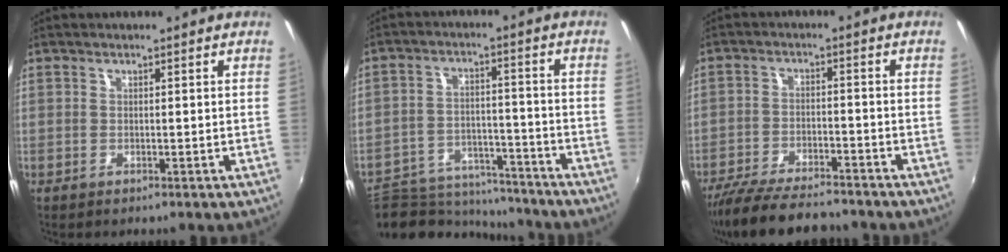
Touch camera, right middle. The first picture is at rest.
{"total": 15.0, "force": [-13.4, 5.5, 3.7], "torque": [-0.094, 0.013, -0.200]}
{"total": 14.9, "force": [-12.9, 3.2, 6.6], "torque": [-0.145, -0.024, -0.214]}